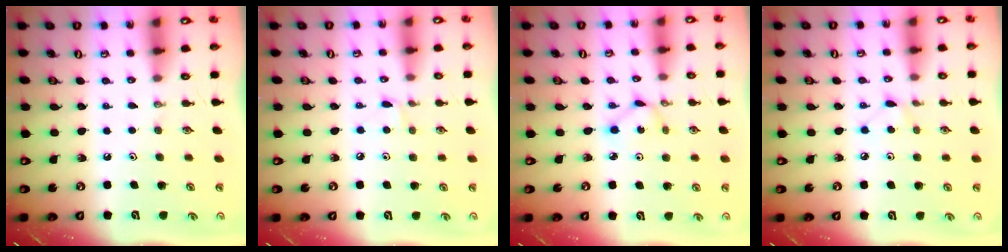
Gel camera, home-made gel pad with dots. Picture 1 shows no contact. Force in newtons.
{"total": 4.3, "press": 4.2, "slide": 0.7}
{"total": 2.0, "press": 2.0, "slide": 0.1}
{"total": 3.8, "press": 3.8, "slide": 0.6}